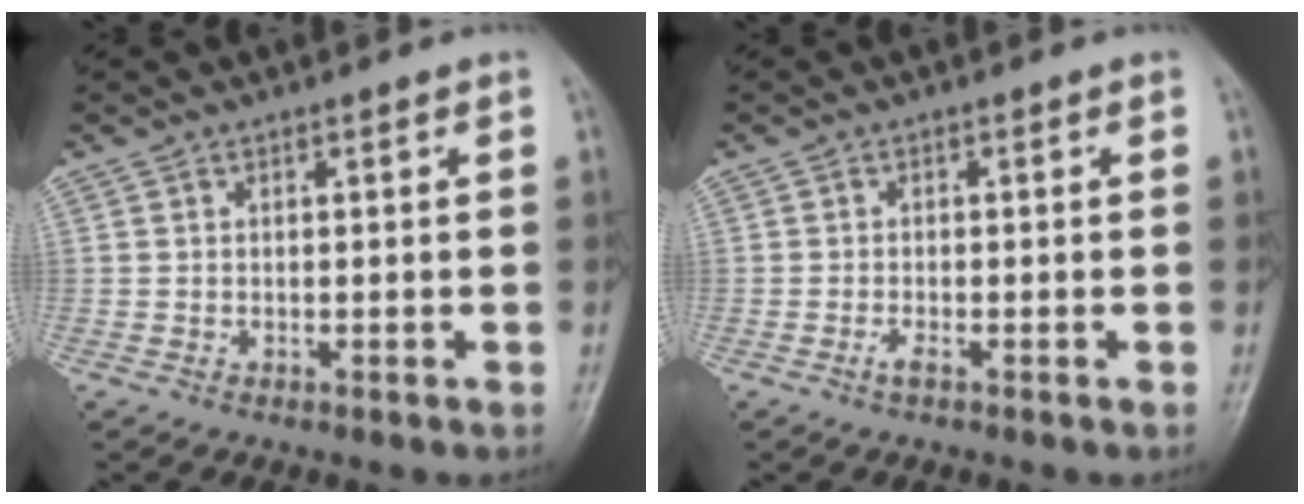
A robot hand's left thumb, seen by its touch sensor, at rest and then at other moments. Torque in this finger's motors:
{"motor_torque": [-0.02, 0.01, -0.03, 0.04, 0.00]}